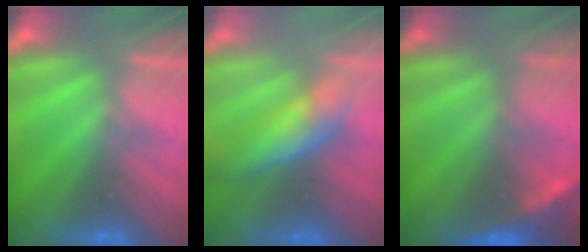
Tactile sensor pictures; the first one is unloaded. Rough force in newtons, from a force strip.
{"total": 4.6}
{"total": 2.3}